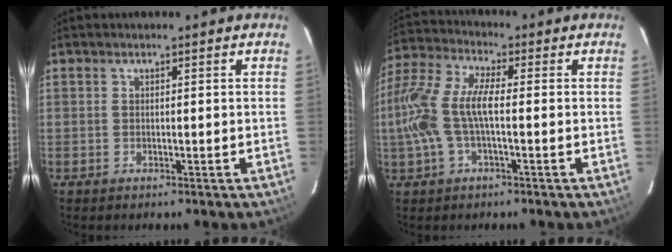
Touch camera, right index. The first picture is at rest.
{"total": 12.7, "force": [-1.7, 4.6, 11.7], "torque": [-0.251, 0.008, -0.036]}